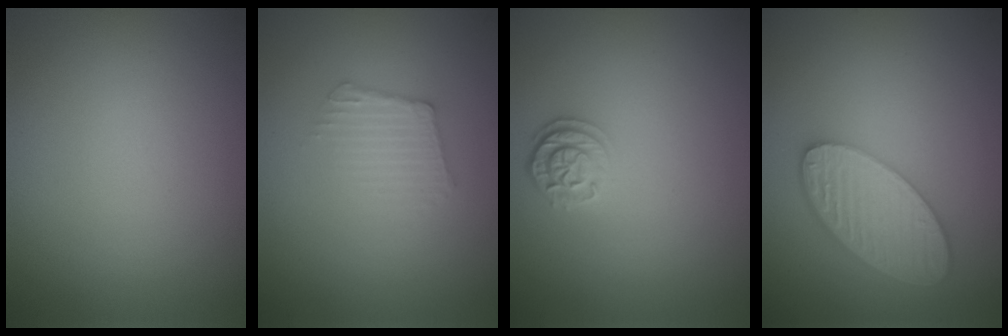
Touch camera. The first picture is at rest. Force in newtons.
{"total": 2.1, "press": 2.0, "slide": 0.4}
{"total": 2.2, "press": 1.9, "slide": 1.1}
{"total": 5.5, "press": 4.4, "slide": 3.3}